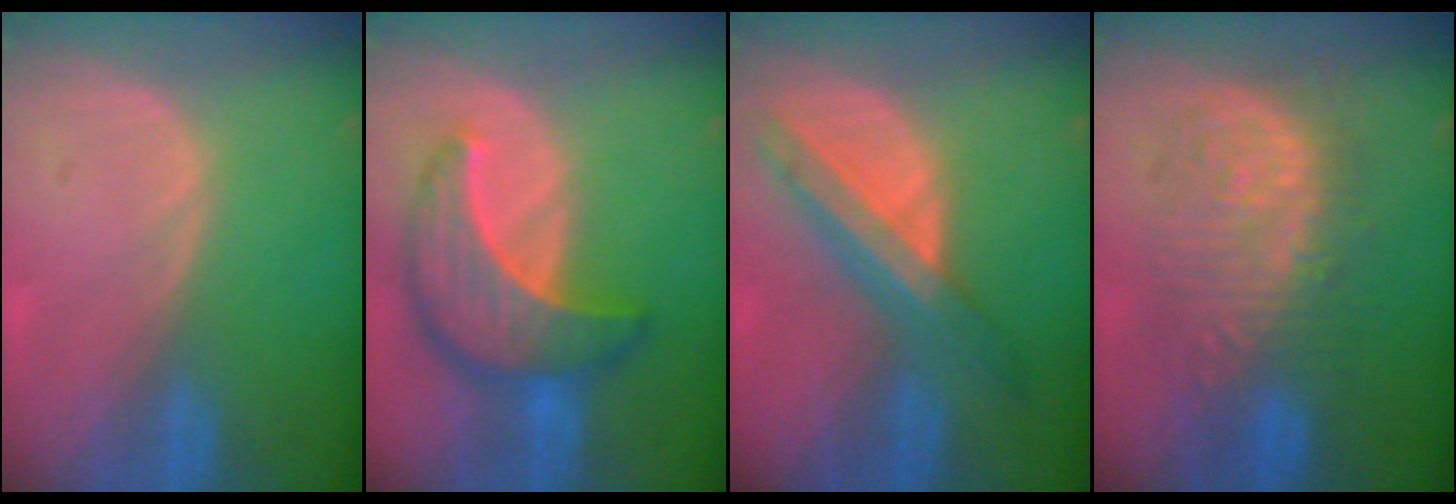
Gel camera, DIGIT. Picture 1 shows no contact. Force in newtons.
{"total": 9.9, "press": 9.9, "slide": 0.8}
{"total": 8.4, "press": 7.2, "slide": 4.4}
{"total": 10.1, "press": 10.1, "slide": 0.5}